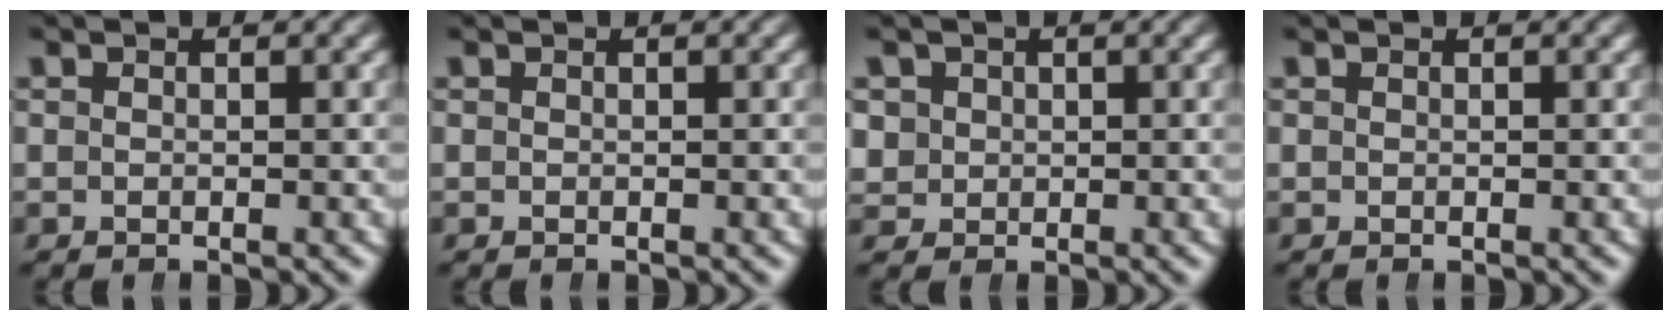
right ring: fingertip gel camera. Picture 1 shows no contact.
{"total": 0.0}
{"total": 3.3, "force": [0.6, 3.1, 1.2], "torque": [-0.034, -0.013, 0.021]}
{"total": 0.0}